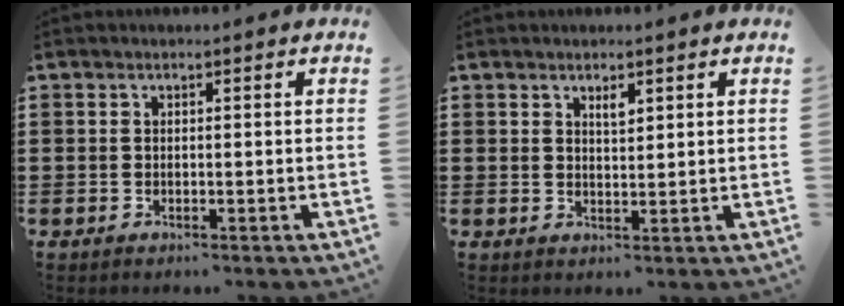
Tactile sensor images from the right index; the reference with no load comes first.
{"total": 1.9, "force": [1.3, 0.6, 1.2], "torque": [-0.017, 0.000, 0.021]}